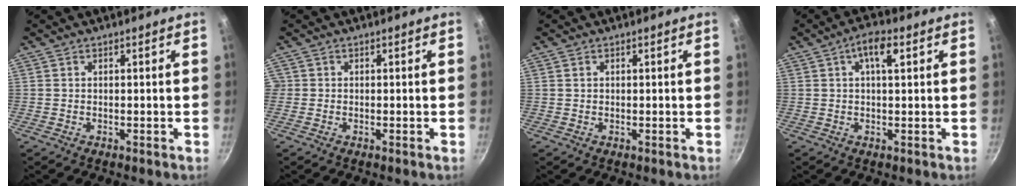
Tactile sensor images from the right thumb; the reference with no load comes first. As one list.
[{"total": 0.7, "force": [0.0, 0.6, 0.0], "torque": [0.006, 0.001, -0.004]}, {"total": 0.7, "force": [0.3, 0.6, 0.3], "torque": [-0.005, 0.002, 0.005]}, {"total": 5.0, "force": [1.7, 1.7, 4.5], "torque": [-0.075, 0.008, 0.026]}]